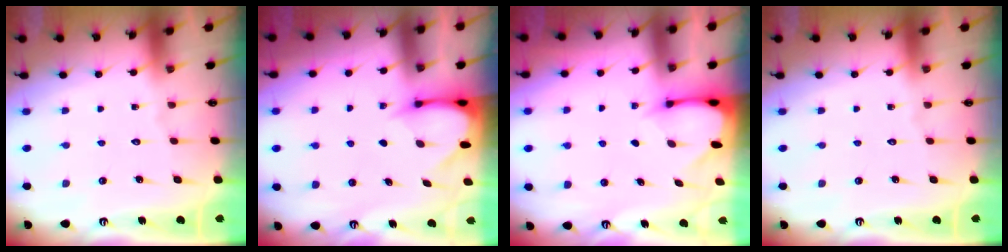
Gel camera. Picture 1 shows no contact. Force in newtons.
{"total": 3.3, "press": 3.3, "slide": 0.3}
{"total": 2.6, "press": 2.6, "slide": 0.3}
{"total": 0.0}